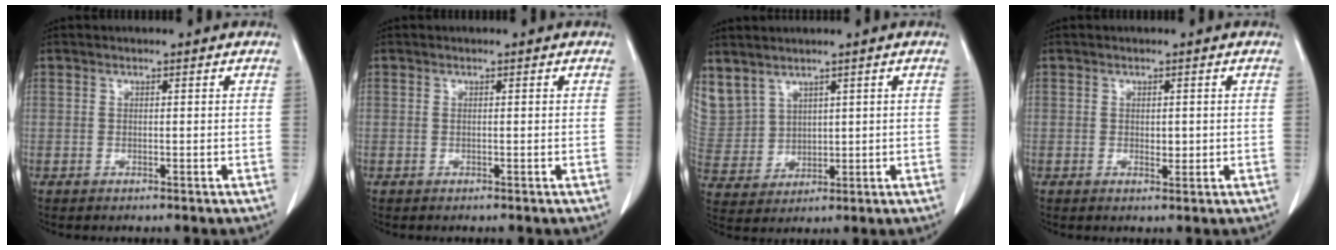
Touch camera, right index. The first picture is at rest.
{"total": 0.0}
{"total": 12.6, "force": [7.0, 9.7, 3.9], "torque": [-0.143, 0.024, 0.171]}
{"total": 1.4, "force": [0.0, 0.9, 1.2], "torque": [-0.015, -0.002, 0.003]}